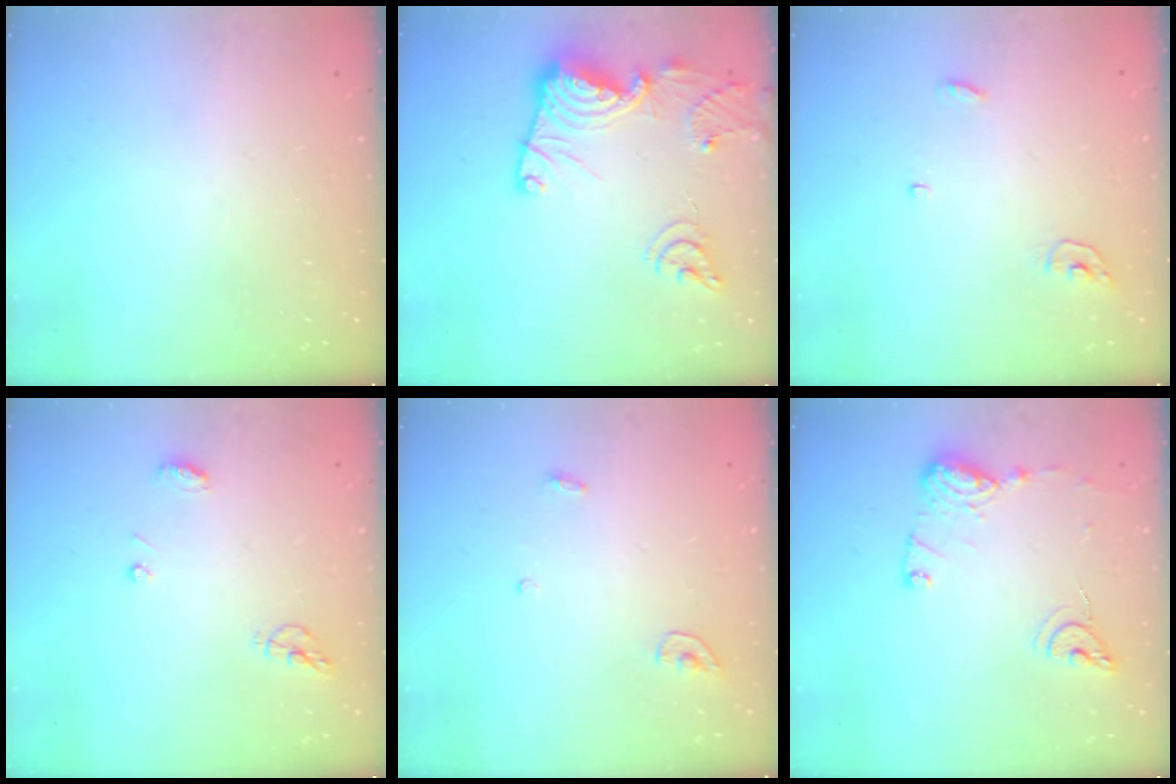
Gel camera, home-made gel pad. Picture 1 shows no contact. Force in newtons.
{"total": 16.7, "press": 16.7, "slide": 1.2}
{"total": 3.8, "press": 3.8, "slide": 0.5}
{"total": 6.3, "press": 6.3, "slide": 0.7}
{"total": 3.4, "press": 3.4, "slide": 0.3}
{"total": 12.2, "press": 12.2, "slide": 1.0}